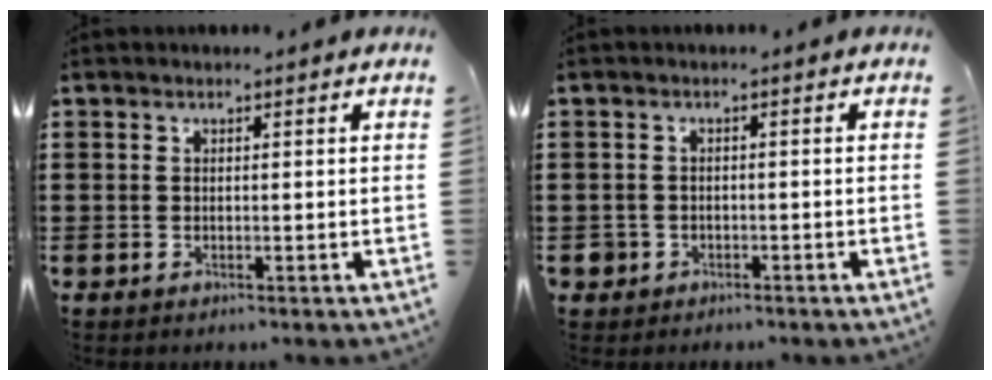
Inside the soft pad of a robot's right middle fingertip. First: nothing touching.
{"total": 1.5, "force": [-1.0, 1.1, 0.0], "torque": [-0.005, -0.001, -0.025]}